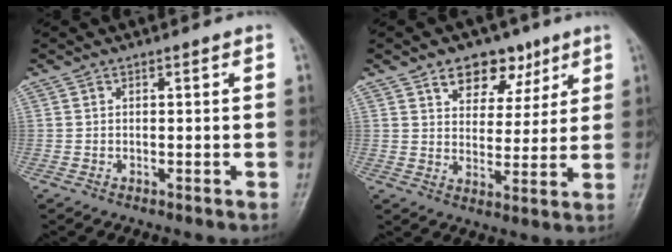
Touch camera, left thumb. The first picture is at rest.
{"total": 9.4, "force": [5.6, 6.3, 4.2], "torque": [-0.022, -0.022, 0.086]}